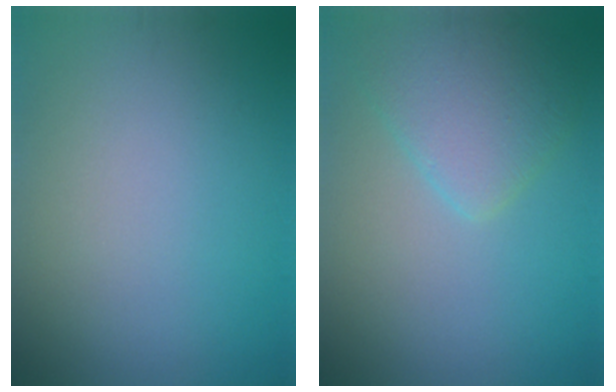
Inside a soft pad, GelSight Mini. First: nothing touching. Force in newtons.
{"total": 3.8, "press": 3.8, "slide": 0.3}